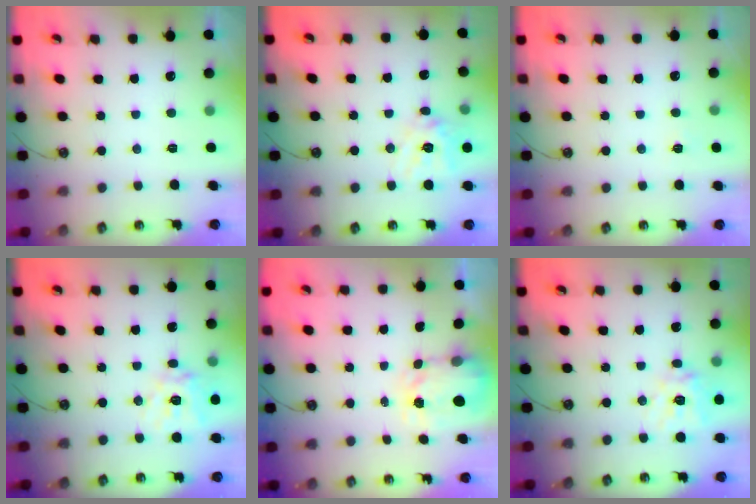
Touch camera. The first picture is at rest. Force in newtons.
{"total": 12.7, "press": 12.6, "slide": 1.4}
{"total": 2.7, "press": 2.6, "slide": 0.4}
{"total": 14.2, "press": 14.1, "slide": 1.7}
{"total": 3.6, "press": 3.5, "slide": 0.4}
{"total": 13.7, "press": 13.6, "slide": 1.8}